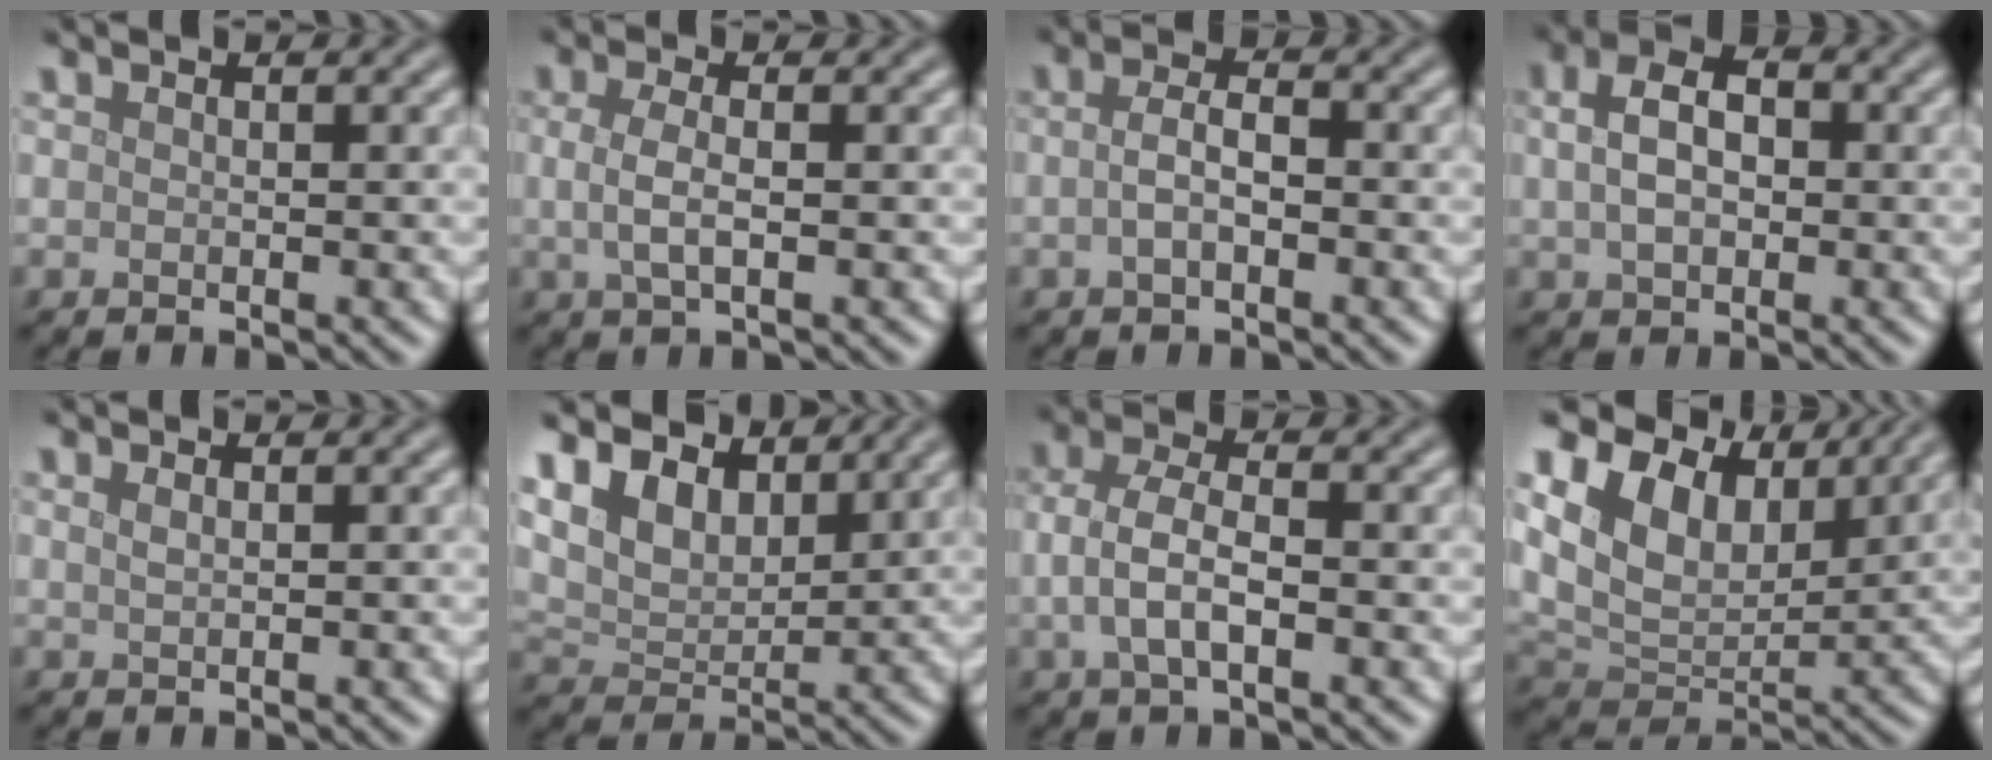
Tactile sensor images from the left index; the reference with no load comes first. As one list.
[{"total": 2.6, "force": [0.0, 0.9, 2.4], "torque": [-0.052, -0.001, -0.003]}, {"total": 2.2, "force": [-0.5, 0.9, 2.0], "torque": [-0.044, 0.001, -0.014]}, {"total": 4.5, "force": [0.8, 2.9, 3.3], "torque": [-0.067, 0.013, 0.007]}, {"total": 0.7, "force": [0.5, 0.3, 0.5], "torque": [-0.010, 0.001, 0.008]}, {"total": 7.5, "force": [5.1, 4.1, 3.7], "torque": [-0.098, -0.001, 0.085]}, {"total": 3.7, "force": [-0.6, 1.5, 3.3], "torque": [-0.074, 0.001, -0.015]}, {"total": 9.7, "force": [5.3, 5.8, 5.8], "torque": [-0.118, 0.001, 0.093]}]